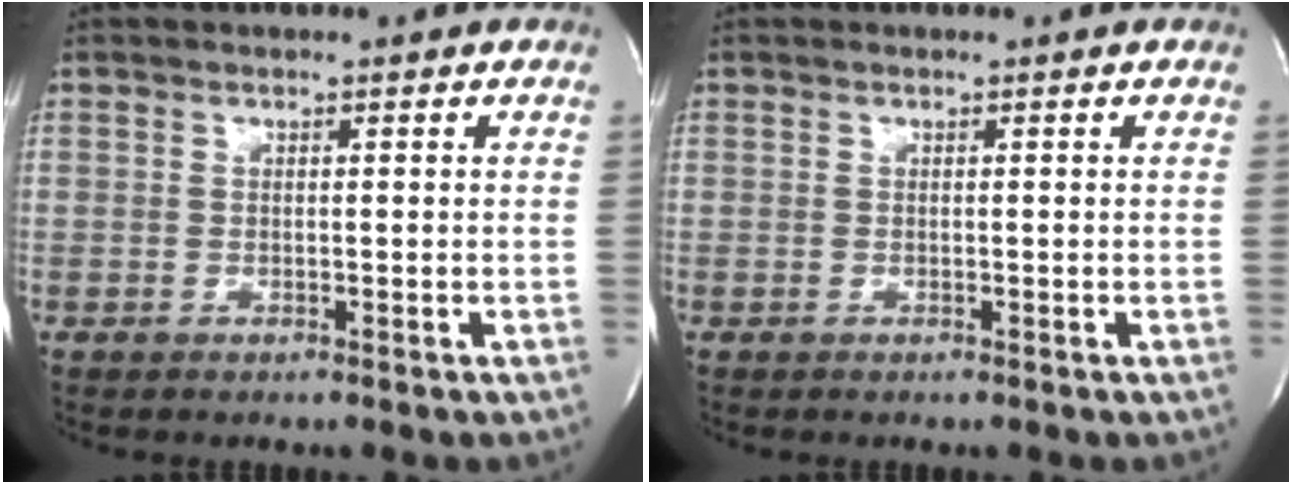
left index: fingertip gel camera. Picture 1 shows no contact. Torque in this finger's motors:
{"motor_torque": [-0.01, 0.01, 0.00, 0.00]}